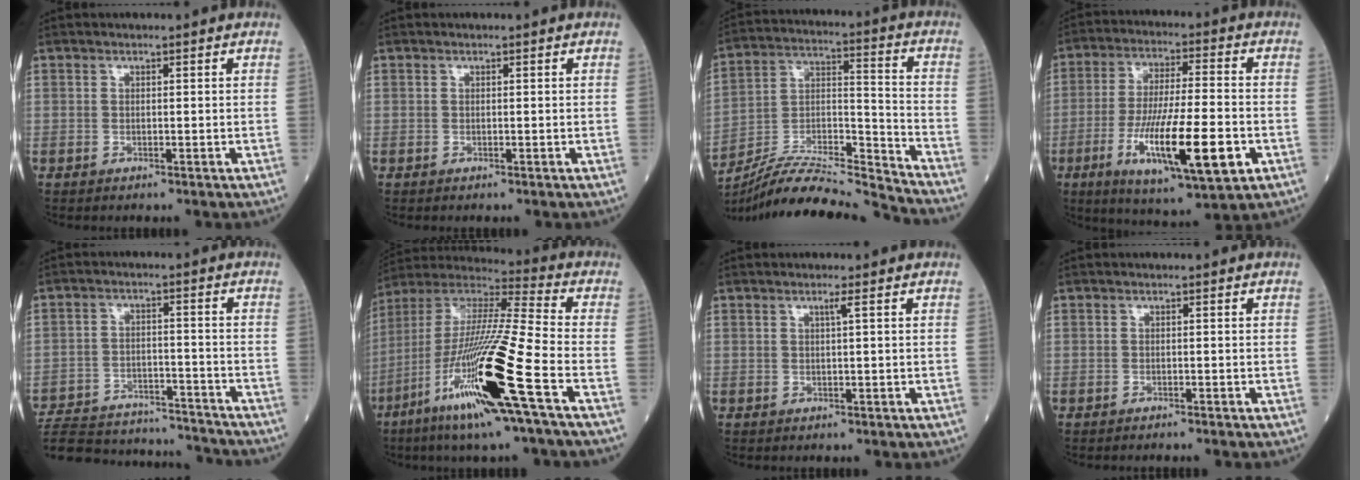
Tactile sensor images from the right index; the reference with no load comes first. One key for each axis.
{"total": 0.0}
{"total": 18.6, "fx": -17.9, "fy": -1.0, "fz": 5.1, "tx": -0.097, "ty": 0.020, "tz": -0.307}
{"total": 16.6, "fx": -5.4, "fy": 2.5, "fz": 15.5, "tx": -0.281, "ty": -0.023, "tz": -0.083}
{"total": 21.7, "fx": -20.6, "fy": 3.6, "fz": 6.0, "tx": -0.131, "ty": -0.008, "tz": -0.295}
{"total": 22.3, "fx": -9.1, "fy": 0.0, "fz": 20.3, "tx": -0.425, "ty": -0.046, "tz": -0.181}
{"total": 0.9, "fx": 0.3, "fy": -0.3, "fz": 0.8, "tx": -0.020, "ty": -0.002, "tz": 0.009}
{"total": 1.8, "fx": -1.7, "fy": 0.0, "fz": 0.7, "tx": -0.013, "ty": 0.000, "tz": -0.020}